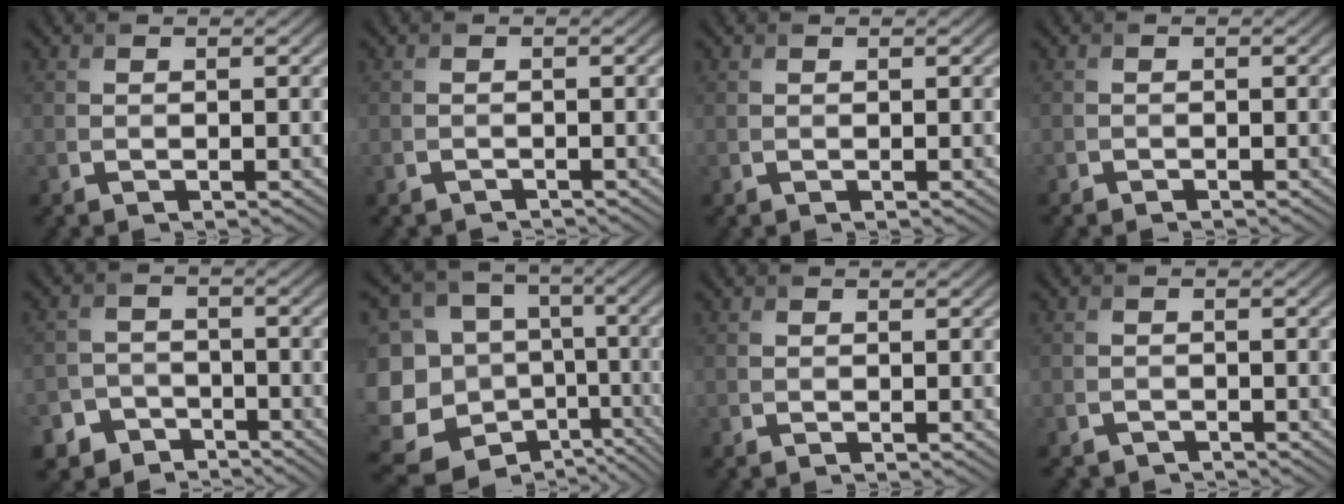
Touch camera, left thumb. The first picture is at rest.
{"total": 0.9, "force": [-0.9, 0.3, 0.0], "torque": [-0.002, -0.005, -0.018]}
{"total": 0.0}
{"total": 0.6, "force": [-0.6, 0.2, -0.1], "torque": [0.003, -0.003, -0.012]}
{"total": 5.7, "force": [-4.2, 3.8, 1.0], "torque": [-0.012, -0.004, -0.077]}
{"total": 18.8, "force": [-8.2, 14.9, 8.0], "torque": [-0.240, -0.029, -0.104]}
{"total": 0.0}
{"total": 1.3, "force": [-1.2, 0.6, 0.0], "torque": [-0.001, -0.003, -0.025]}